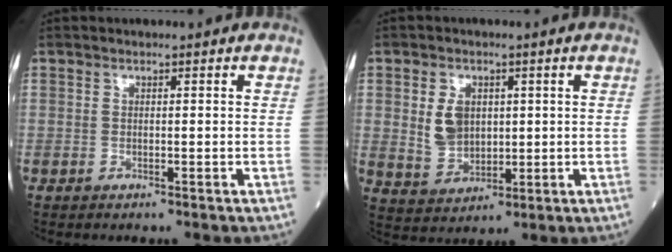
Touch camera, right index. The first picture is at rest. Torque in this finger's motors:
{"motor_torque": [0.90, 0.22, 0.14, 0.03]}